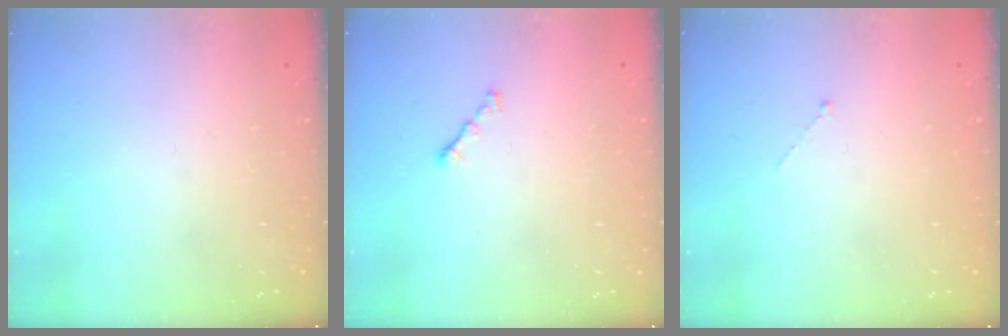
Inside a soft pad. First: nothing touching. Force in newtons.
{"total": 1.2, "press": 1.1, "slide": 0.5}
{"total": 0.0}